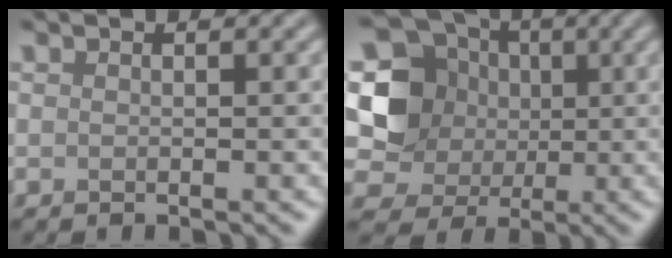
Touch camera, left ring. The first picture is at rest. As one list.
[{"total": 9.3, "force": [1.2, 8.4, 3.8], "torque": [-0.079, 0.016, -0.002]}]